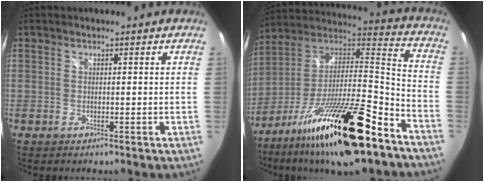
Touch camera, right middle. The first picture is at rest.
{"total": 27.3, "force": [-16.8, 6.5, 20.5], "torque": [-0.348, -0.019, -0.281]}